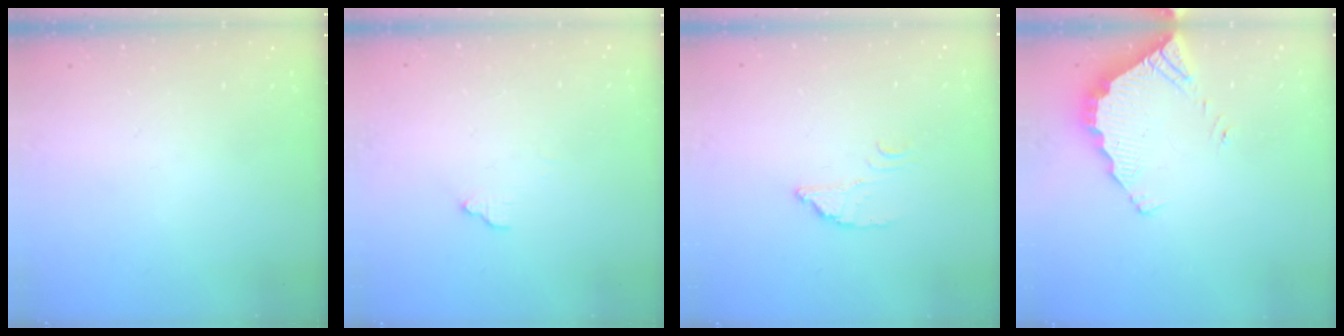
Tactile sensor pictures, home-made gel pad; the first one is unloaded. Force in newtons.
{"total": 4.4, "press": 4.3, "slide": 0.2}
{"total": 2.7, "press": 2.7, "slide": 0.2}
{"total": 3.9, "press": 3.9, "slide": 0.2}